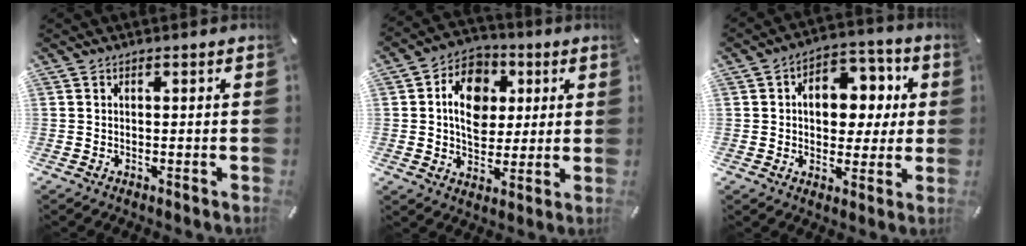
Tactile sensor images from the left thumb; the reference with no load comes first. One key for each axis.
{"total": 12.0, "fx": 1.9, "fy": 9.8, "fz": 6.6, "tx": -0.096, "ty": 0.011, "tz": 0.039}
{"total": 10.6, "fx": 1.4, "fy": 8.1, "fz": 6.7, "tx": -0.086, "ty": -0.002, "tz": 0.022}